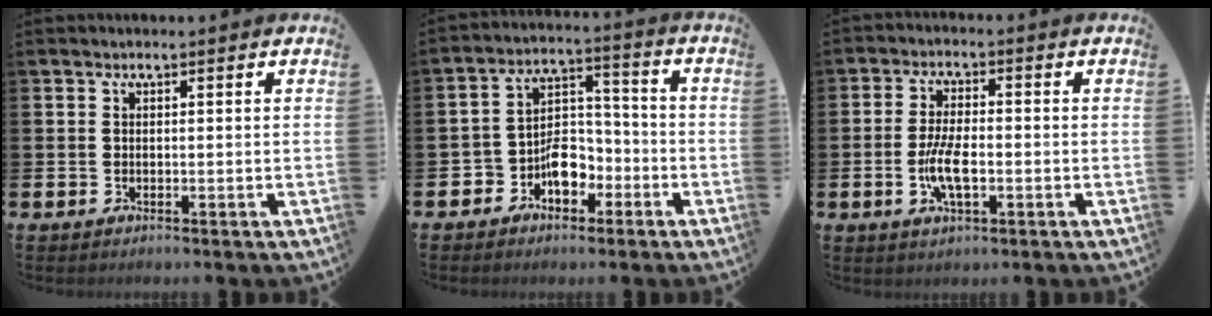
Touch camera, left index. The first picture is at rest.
{"total": 6.2, "force": [-3.0, 4.4, 3.2], "torque": [-0.055, 0.015, -0.058]}
{"total": 5.4, "force": [-1.2, 2.0, 4.9], "torque": [-0.094, 0.000, -0.025]}